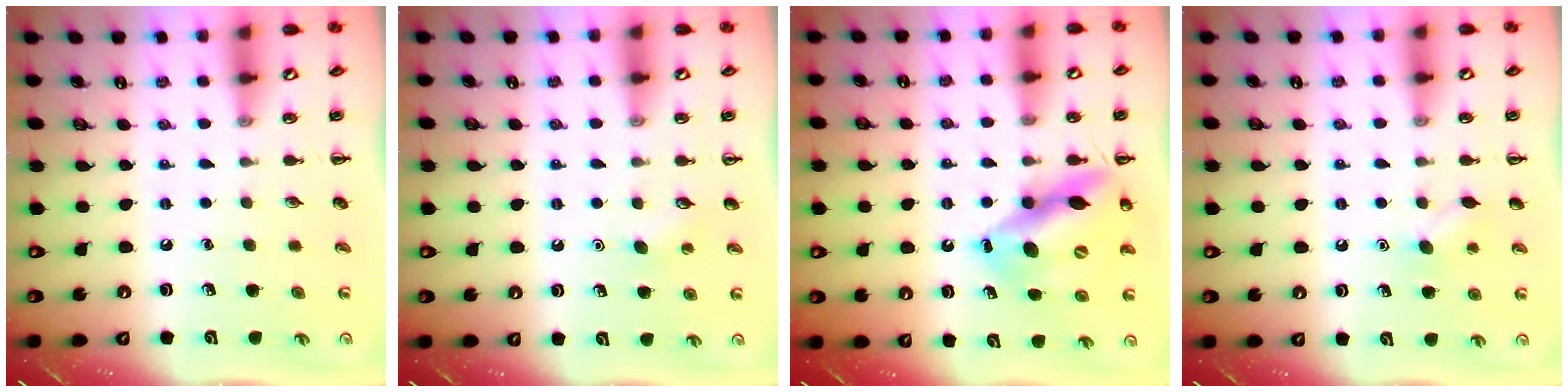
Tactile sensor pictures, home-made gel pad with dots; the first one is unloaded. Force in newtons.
{"total": 2.8, "press": 2.7, "slide": 0.7}
{"total": 13.9, "press": 13.5, "slide": 3.6}
{"total": 6.1, "press": 5.9, "slide": 1.7}